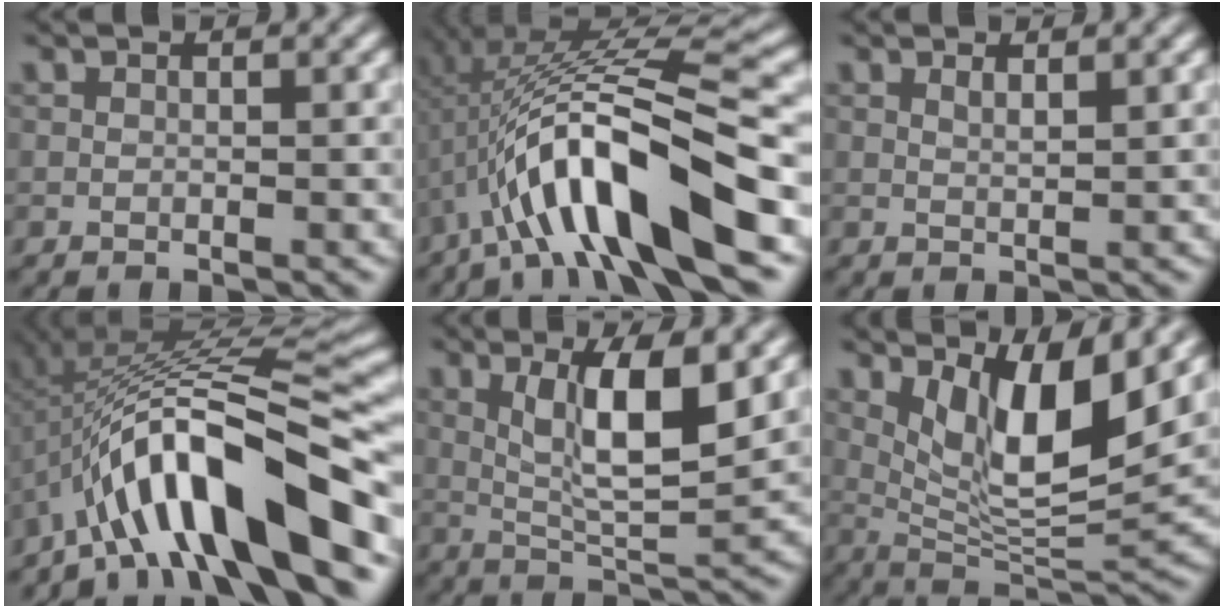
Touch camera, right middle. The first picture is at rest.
{"total": 11.6, "force": [-3.6, 2.8, 10.6], "torque": [-0.188, 0.021, -0.055]}
{"total": 0.7, "force": [0.7, 0.0, 0.3], "torque": [-0.004, 0.003, 0.017]}
{"total": 12.3, "force": [-6.4, 3.0, 10.1], "torque": [-0.153, 0.024, -0.098]}
{"total": 6.8, "force": [1.9, 1.8, 6.3], "torque": [-0.113, -0.002, 0.042]}
{"total": 7.7, "force": [3.3, 2.4, 6.6], "torque": [-0.112, -0.021, 0.069]}